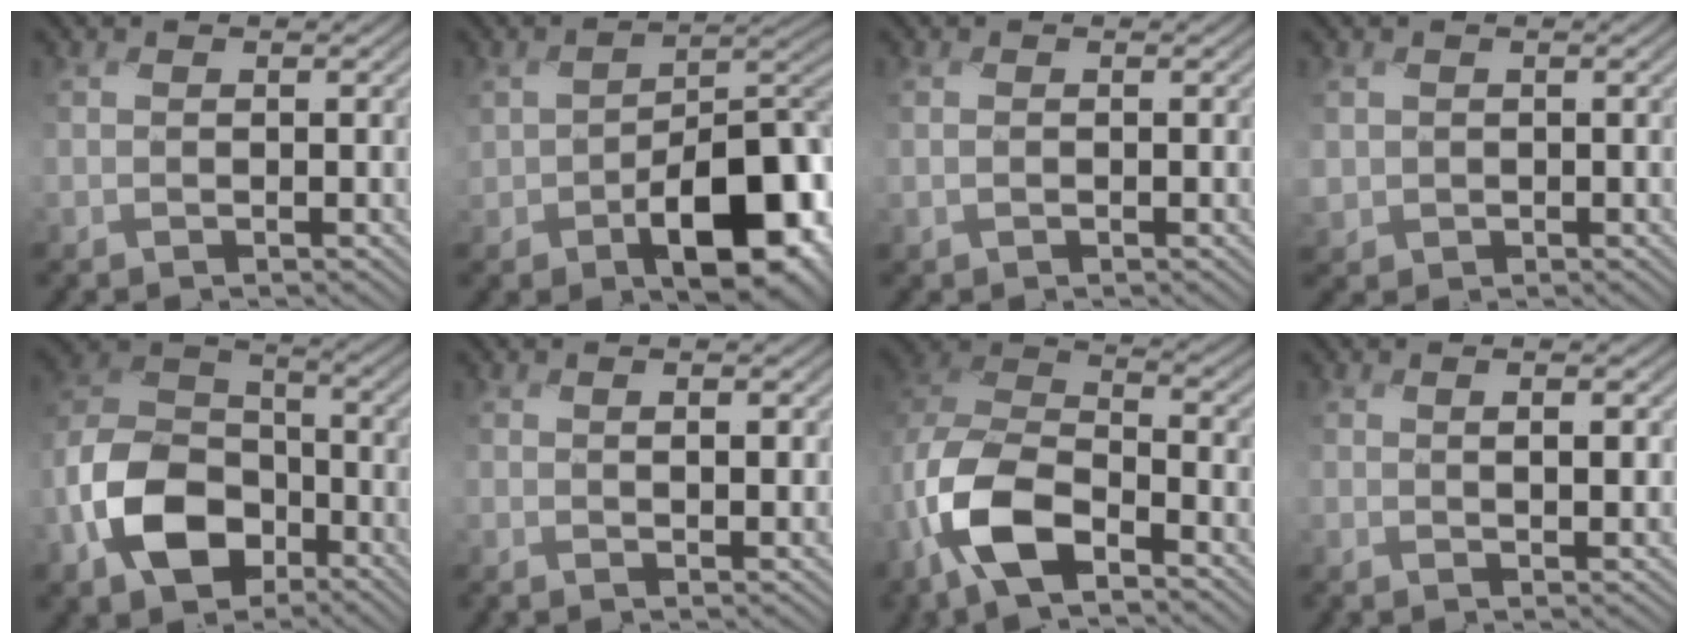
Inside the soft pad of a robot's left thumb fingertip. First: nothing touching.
{"total": 12.7, "force": [-4.7, 7.9, 8.8], "torque": [-0.133, -0.037, -0.066]}
{"total": 0.8, "force": [-0.2, 0.5, 0.6], "torque": [-0.016, -0.001, -0.004]}
{"total": 1.9, "force": [-0.1, 1.8, 0.5], "torque": [-0.028, -0.010, -0.005]}
{"total": 11.7, "force": [-6.2, 7.7, 6.2], "torque": [-0.144, -0.010, -0.142]}
{"total": 1.9, "force": [0.6, 0.4, 1.7], "torque": [-0.019, 0.003, 0.000]}
{"total": 11.1, "force": [-6.1, 5.4, 7.5], "torque": [-0.175, -0.007, -0.136]}
{"total": 2.4, "force": [0.7, 0.5, 2.2], "torque": [-0.025, 0.004, 0.000]}